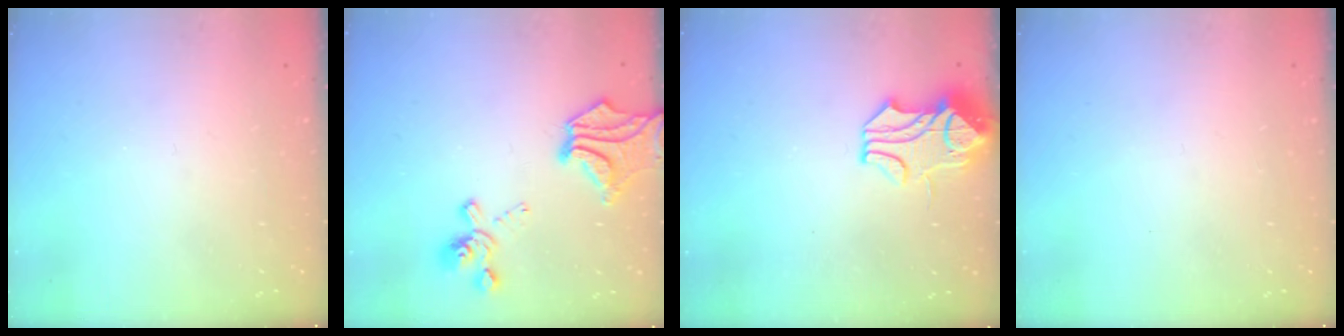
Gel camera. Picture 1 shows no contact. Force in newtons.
{"total": 6.3, "press": 5.5, "slide": 3.0}
{"total": 1.6, "press": 0.9, "slide": 1.3}
{"total": 0.0}